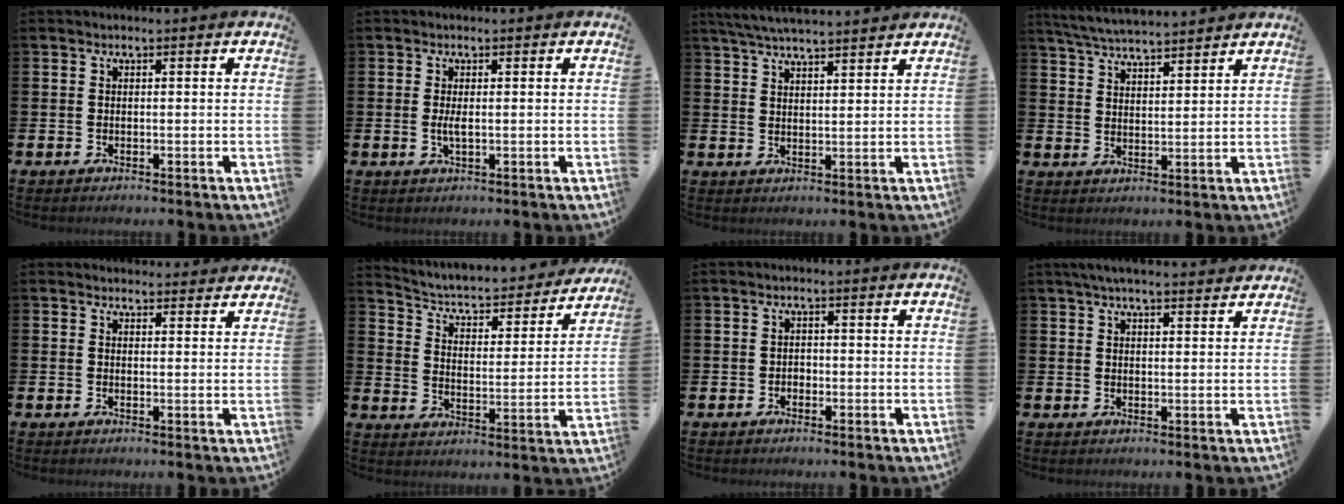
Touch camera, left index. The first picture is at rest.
{"total": 1.7, "force": [0.0, 0.5, 1.7], "torque": [-0.025, -0.002, -0.002]}
{"total": 5.0, "force": [4.8, 0.2, 1.2], "torque": [-0.045, -0.013, 0.090]}
{"total": 5.4, "force": [5.3, 0.1, 0.9], "torque": [-0.041, -0.026, 0.096]}
{"total": 2.1, "force": [2.1, 0.5, -0.1], "torque": [0.012, -0.013, 0.035]}
{"total": 4.6, "force": [4.2, 1.0, 1.4], "torque": [-0.057, -0.039, 0.063]}
{"total": 1.1, "force": [-0.6, 0.9, 0.2], "torque": [0.000, -0.001, -0.014]}
{"total": 3.7, "force": [3.4, 0.5, 1.5], "torque": [-0.036, -0.005, 0.062]}